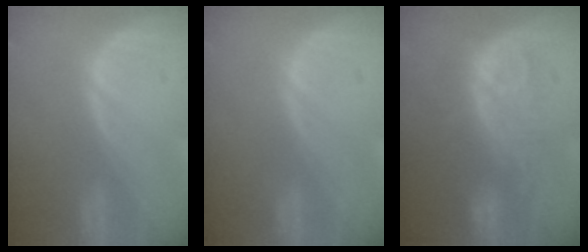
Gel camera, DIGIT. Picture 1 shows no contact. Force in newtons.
{"total": 0.0}
{"total": 9.7, "press": 8.7, "slide": 4.1}